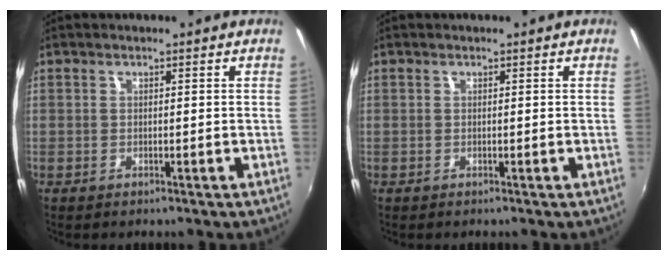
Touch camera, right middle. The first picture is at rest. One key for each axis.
{"total": 0.0}